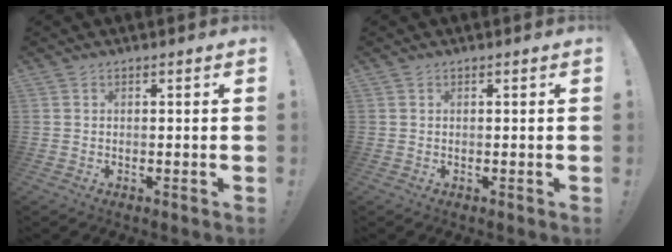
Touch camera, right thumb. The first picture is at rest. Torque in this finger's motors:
{"motor_torque": [-0.11, 0.16, -0.11, 0.08, 0.00]}